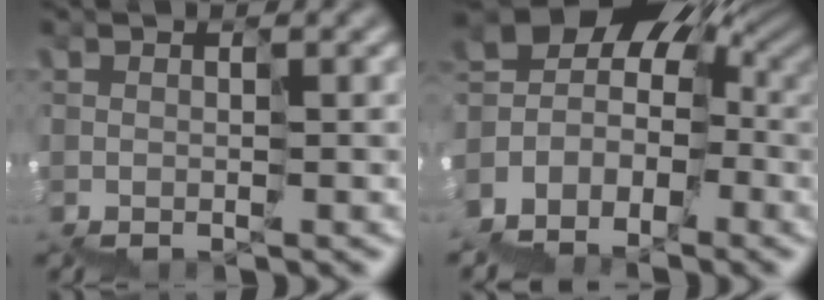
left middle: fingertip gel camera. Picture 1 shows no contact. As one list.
[{"total": 5.9, "force": [-2.0, 5.0, 2.3], "torque": [-0.042, 0.017, -0.031]}]